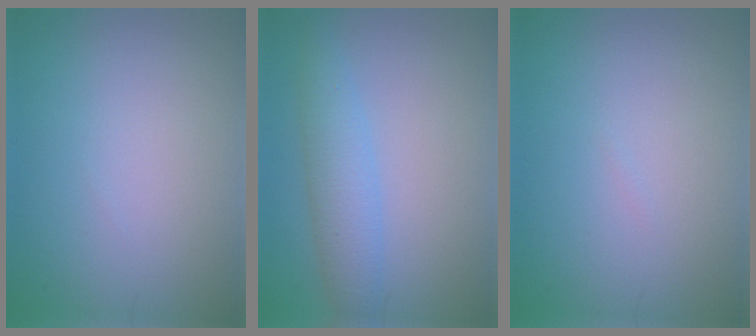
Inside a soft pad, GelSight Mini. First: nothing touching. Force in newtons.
{"total": 3.3, "press": 3.3, "slide": 0.1}
{"total": 0.0}